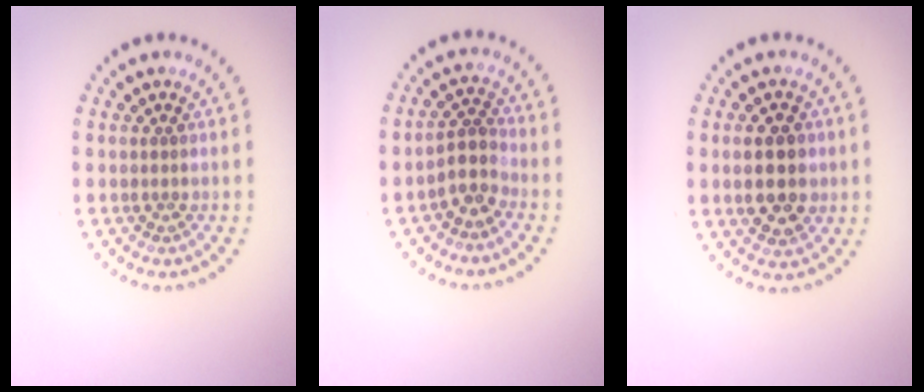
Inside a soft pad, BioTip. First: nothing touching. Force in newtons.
{"total": 2.5, "press": 2.0, "slide": 1.6}
{"total": 4.5, "press": 4.5, "slide": 0.3}